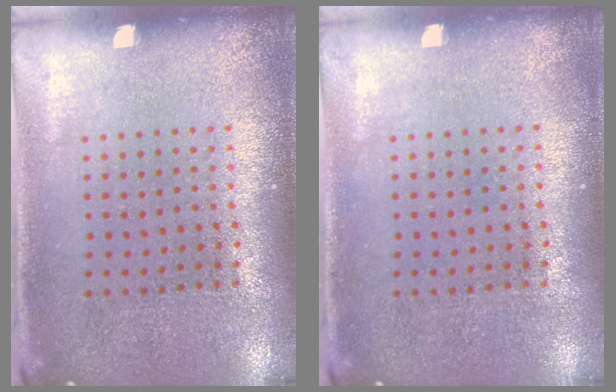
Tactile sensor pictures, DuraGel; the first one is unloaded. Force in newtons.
{"total": 0.0}